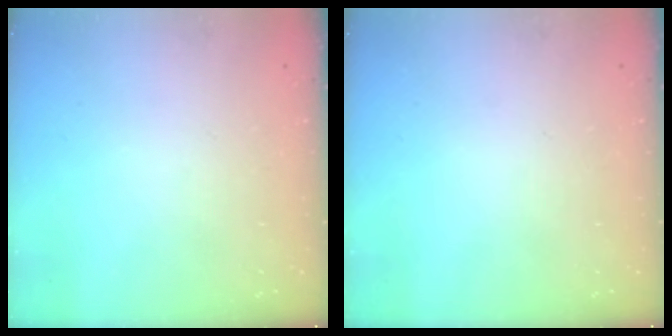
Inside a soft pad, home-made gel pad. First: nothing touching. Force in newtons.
{"total": 0.0}